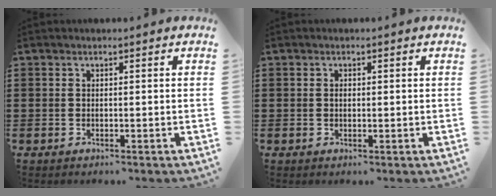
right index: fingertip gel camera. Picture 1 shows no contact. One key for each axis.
{"total": 0.7, "fx": 0.0, "fy": 0.4, "fz": 0.5, "tx": -0.013, "ty": -0.001, "tz": 0.000}